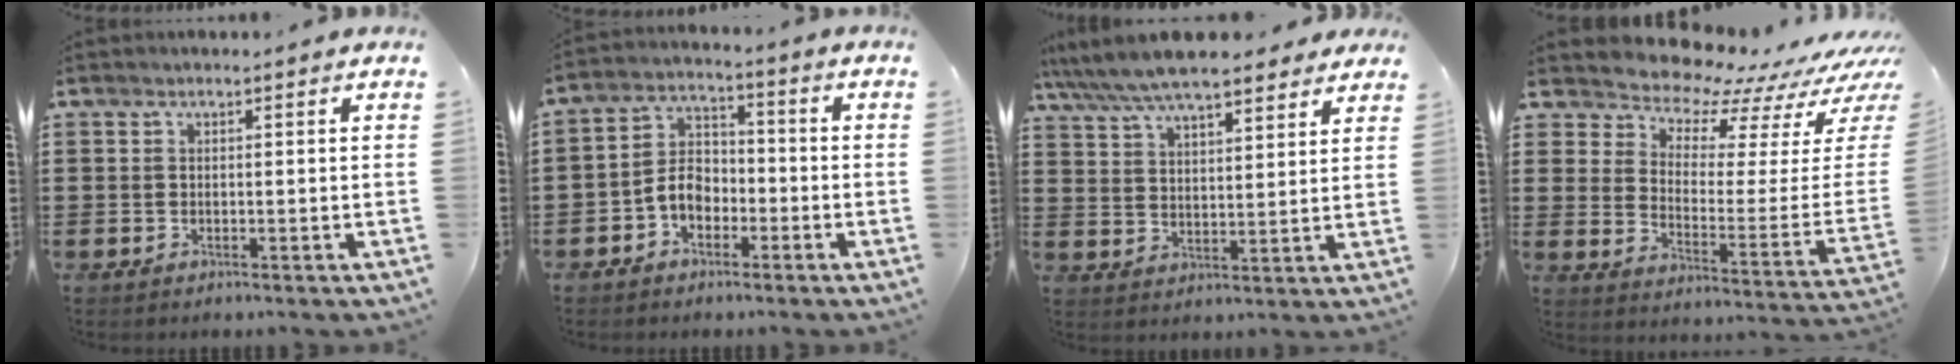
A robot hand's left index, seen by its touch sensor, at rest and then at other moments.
{"total": 5.2, "force": [-2.5, 3.5, 2.9], "torque": [-0.077, 0.007, -0.057]}
{"total": 7.7, "force": [7.0, 1.4, 2.9], "torque": [-0.084, -0.022, 0.126]}
{"total": 6.7, "force": [6.6, 1.0, 0.4], "torque": [-0.037, -0.082, 0.110]}